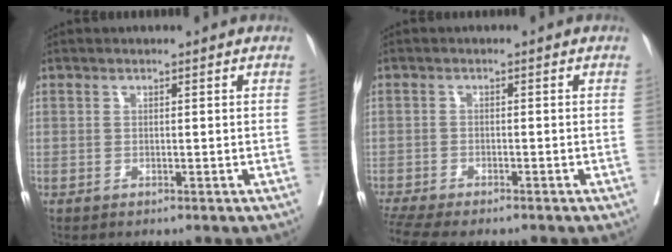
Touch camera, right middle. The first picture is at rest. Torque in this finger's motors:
{"motor_torque": [1.04, -1.10, 0.23, 0.08]}